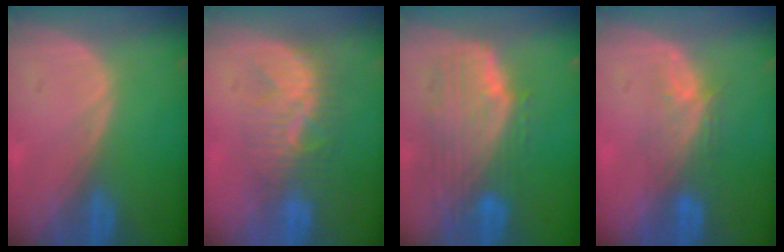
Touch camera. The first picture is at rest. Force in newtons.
{"total": 7.7, "press": 7.3, "slide": 2.3}
{"total": 9.8, "press": 8.6, "slide": 4.8}
{"total": 4.5, "press": 4.3, "slide": 1.5}